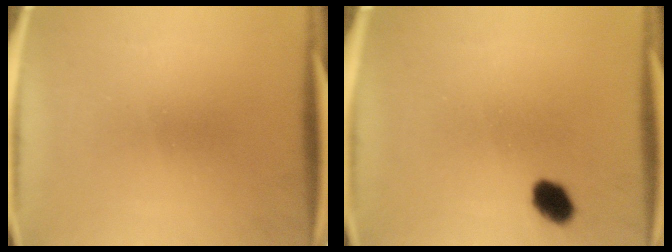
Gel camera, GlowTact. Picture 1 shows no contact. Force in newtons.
{"total": 4.5}